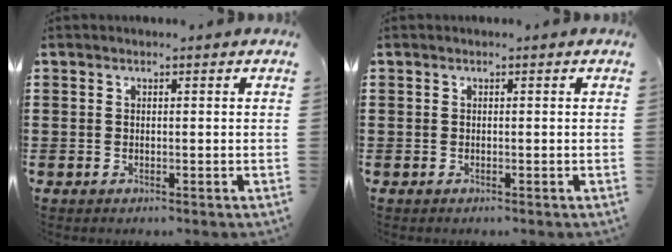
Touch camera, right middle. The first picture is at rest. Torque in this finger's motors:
{"motor_torque": [0.19, -0.41, 0.07, 0.03]}